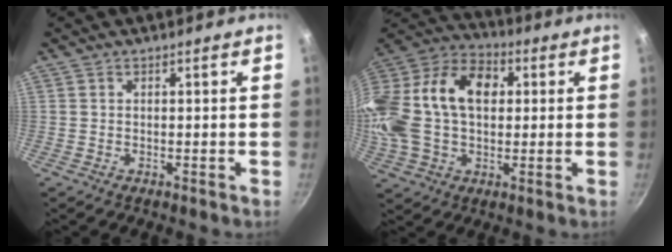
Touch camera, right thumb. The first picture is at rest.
{"total": 24.7, "force": [3.1, 16.8, 17.9], "torque": [-0.357, 0.045, 0.042]}